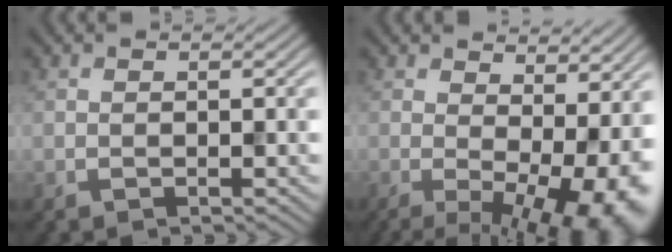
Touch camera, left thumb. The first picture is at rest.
{"total": 11.0, "force": [-1.2, 4.7, 9.9], "torque": [-0.132, -0.016, 0.011]}